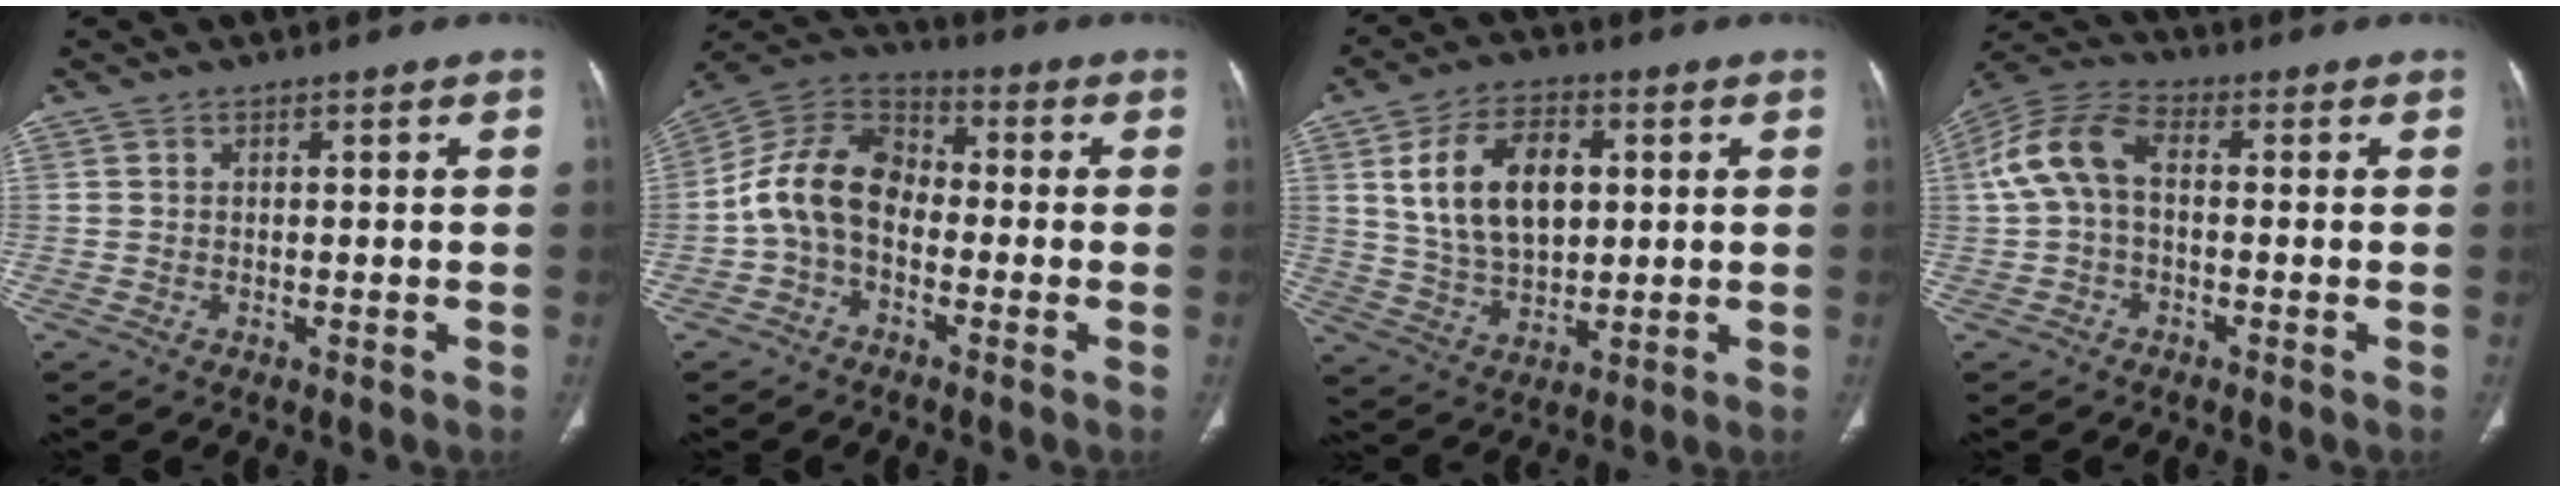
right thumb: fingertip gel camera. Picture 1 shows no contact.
{"total": 11.8, "force": [-2.1, 8.3, 8.2], "torque": [-0.142, 0.040, -0.053]}
{"total": 14.0, "force": [3.2, 8.7, 10.5], "torque": [-0.158, -0.005, 0.061]}
{"total": 9.4, "force": [0.2, 5.6, 7.5], "torque": [-0.160, 0.031, -0.004]}